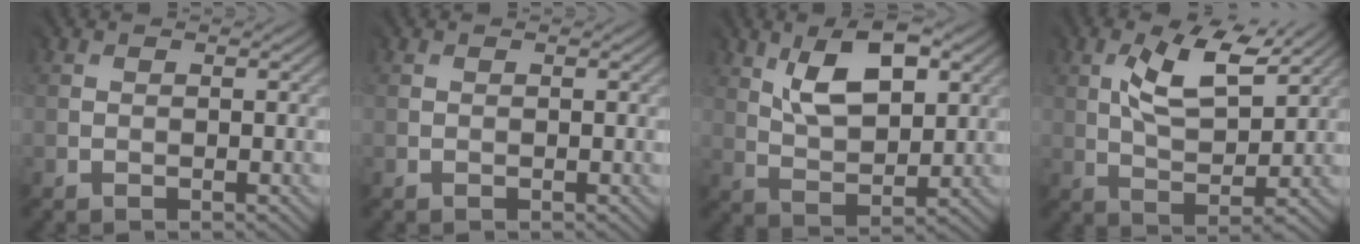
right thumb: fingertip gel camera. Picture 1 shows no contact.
{"total": 0.0}
{"total": 7.9, "force": [4.6, 3.8, 5.2], "torque": [-0.096, 0.007, 0.087]}
{"total": 7.3, "force": [4.2, 2.8, 5.3], "torque": [-0.101, 0.002, 0.077]}